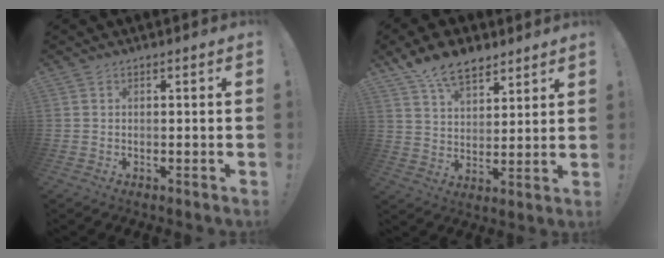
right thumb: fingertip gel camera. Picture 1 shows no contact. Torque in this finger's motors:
{"motor_torque": [0.06, 1.65, 0.26, 0.06, 0.02]}